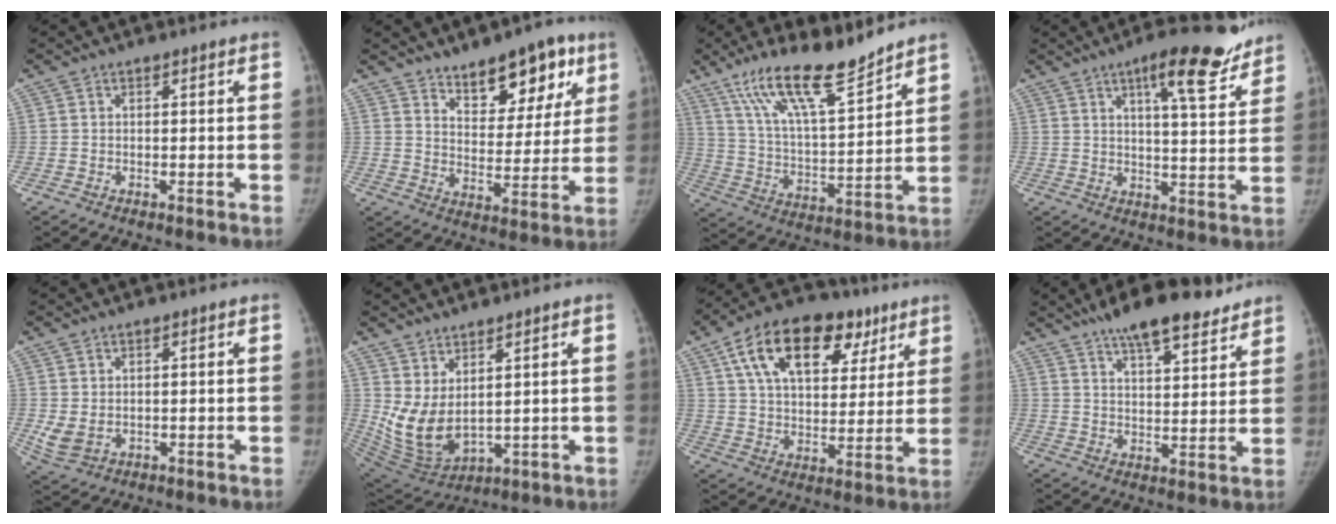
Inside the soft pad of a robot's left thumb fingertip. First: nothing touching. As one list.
[{"total": 13.6, "force": [8.5, 6.8, 8.1], "torque": [-0.061, -0.046, 0.132]}, {"total": 16.4, "force": [12.5, 3.1, 10.1], "torque": [-0.161, -0.070, 0.232]}, {"total": 12.6, "force": [8.5, 3.2, 8.8], "torque": [-0.099, -0.040, 0.122]}, {"total": 4.1, "force": [0.0, 3.1, 2.8], "torque": [-0.054, -0.010, 0.015]}, {"total": 9.9, "force": [3.4, 4.9, 7.9], "torque": [-0.149, -0.033, 0.091]}, {"total": 22.0, "force": [10.9, 12.5, 14.5], "torque": [-0.206, -0.001, 0.178]}, {"total": 14.4, "force": [10.8, 4.4, 8.4], "torque": [-0.104, -0.043, 0.170]}]